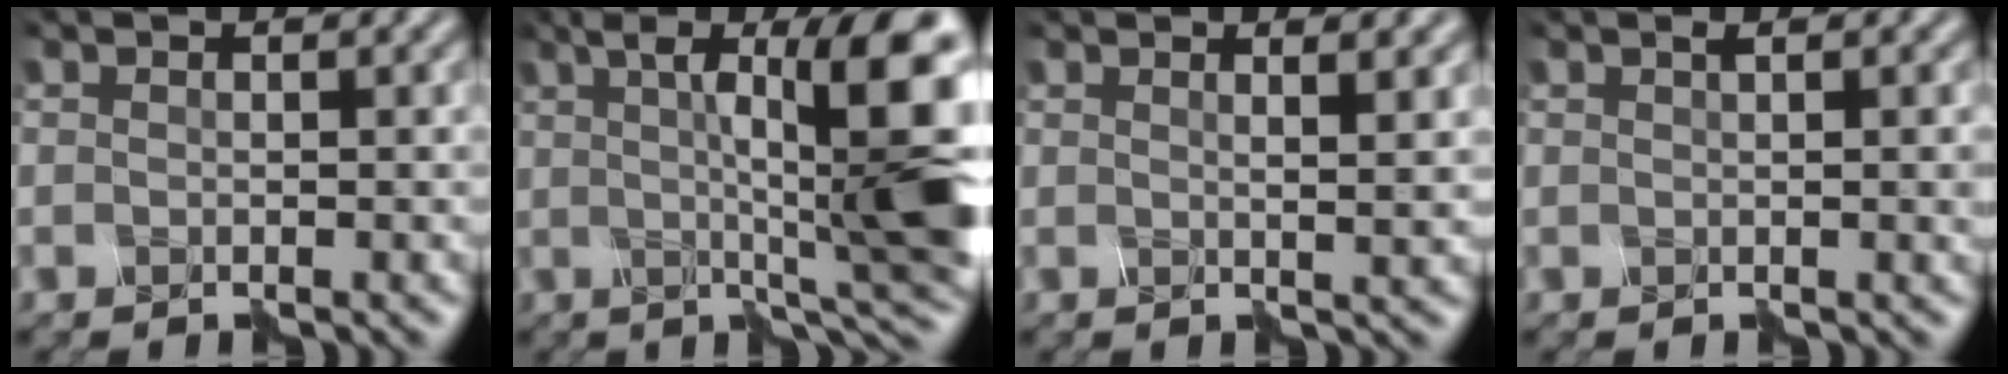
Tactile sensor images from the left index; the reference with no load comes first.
{"total": 13.4, "force": [2.3, 2.8, 12.9], "torque": [-0.161, 0.009, 0.037]}
{"total": 2.6, "force": [1.5, 0.7, 2.0], "torque": [-0.018, 0.011, 0.006]}
{"total": 1.7, "force": [0.7, 0.5, 1.5], "torque": [-0.012, 0.004, 0.010]}